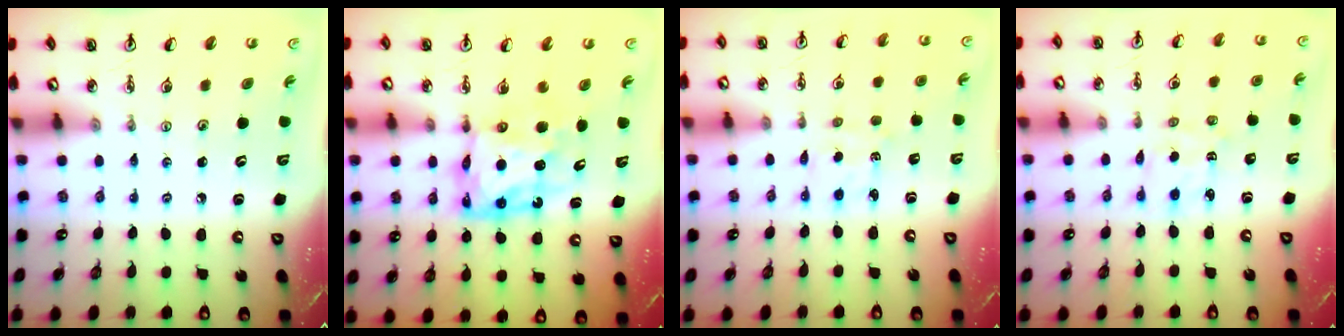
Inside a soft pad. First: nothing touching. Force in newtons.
{"total": 8.9, "press": 8.8, "slide": 1.1}
{"total": 1.8, "press": 1.8, "slide": 0.2}
{"total": 2.0, "press": 1.9, "slide": 0.5}